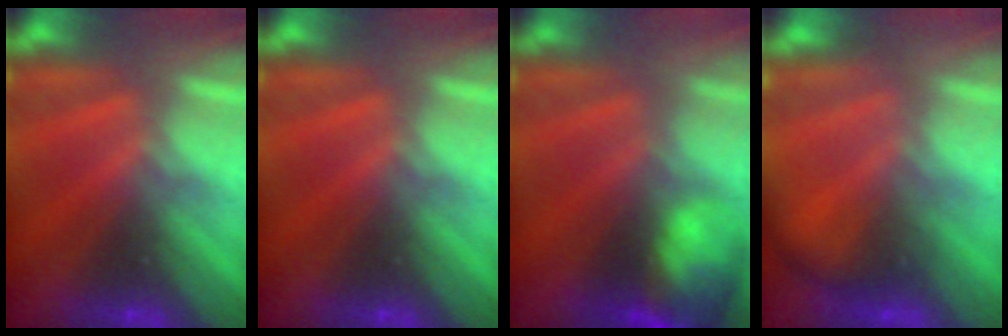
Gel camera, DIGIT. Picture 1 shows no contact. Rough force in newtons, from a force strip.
{"total": 0.0}
{"total": 6.0}
{"total": 2.2}